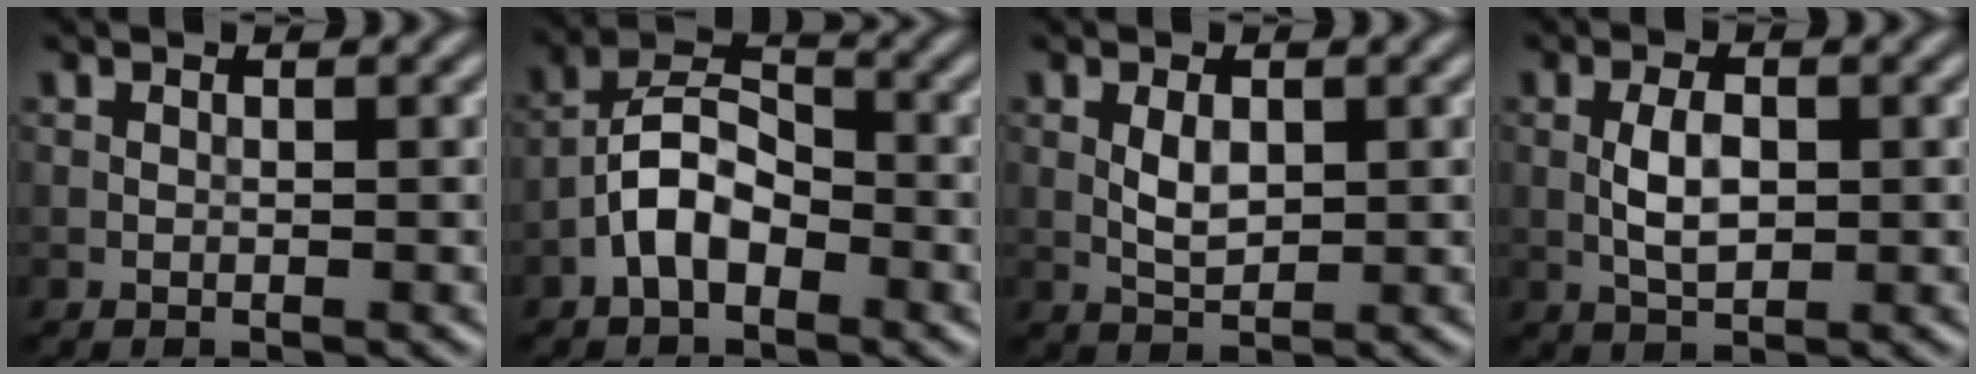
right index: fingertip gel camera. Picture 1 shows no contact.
{"total": 4.9, "force": [-2.3, 2.6, 3.4], "torque": [-0.059, 0.017, -0.050]}
{"total": 2.2, "force": [0.3, 1.2, 1.8], "torque": [-0.037, -0.001, 0.008]}
{"total": 3.1, "force": [-0.1, 1.5, 2.6], "torque": [-0.054, 0.001, -0.001]}